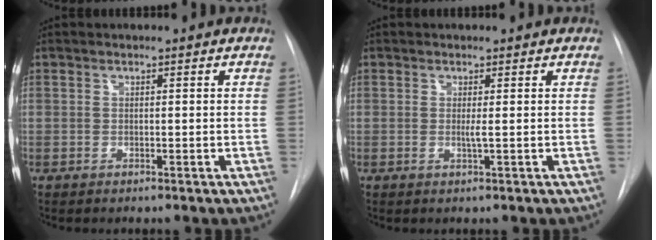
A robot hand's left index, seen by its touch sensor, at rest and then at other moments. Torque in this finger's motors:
{"motor_torque": [0.13, 0.00, 0.00, 0.00]}